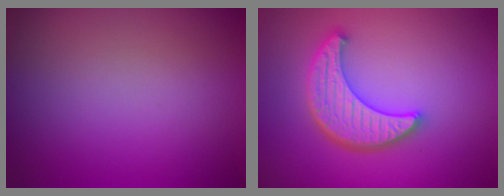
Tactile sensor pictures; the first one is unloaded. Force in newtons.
{"total": 5.1, "press": 4.3, "slide": 2.8}